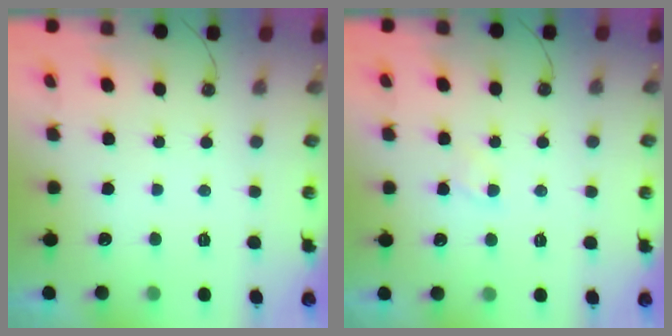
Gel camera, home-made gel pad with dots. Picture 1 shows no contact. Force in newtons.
{"total": 2.7, "press": 2.7, "slide": 0.4}